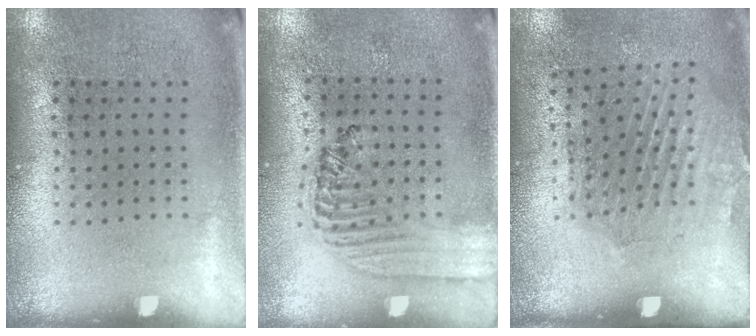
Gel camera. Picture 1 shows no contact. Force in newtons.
{"total": 1.4, "press": 1.3, "slide": 0.5}
{"total": 2.0, "press": 1.2, "slide": 1.6}